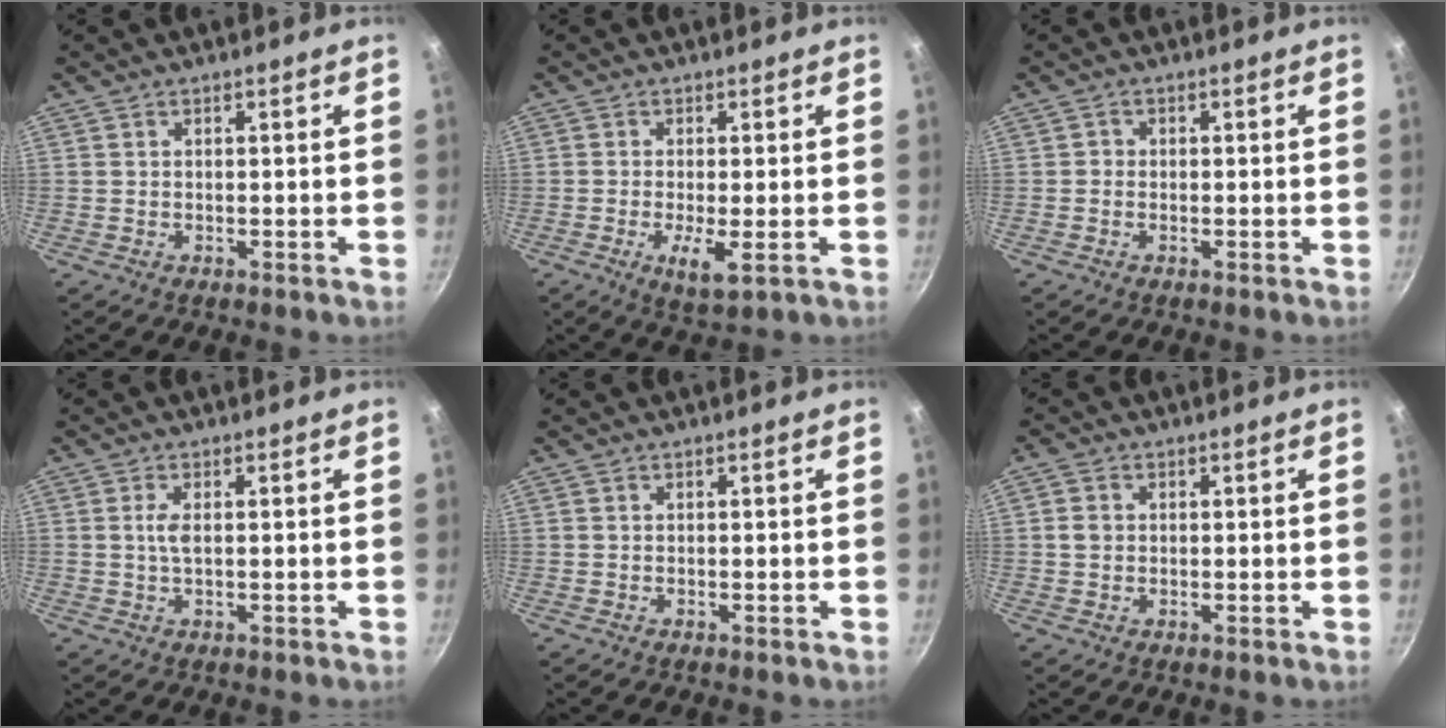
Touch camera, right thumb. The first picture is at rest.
{"total": 4.9, "force": [-1.3, 1.2, 4.6], "torque": [-0.089, -0.010, -0.018]}
{"total": 0.8, "force": [-0.4, 0.7, 0.1], "torque": [0.001, 0.002, -0.009]}
{"total": 2.4, "force": [0.3, 0.9, 2.2], "torque": [-0.051, 0.002, 0.004]}
{"total": 0.0}
{"total": 2.5, "force": [0.2, 2.1, 1.3], "torque": [-0.018, 0.004, 0.000]}